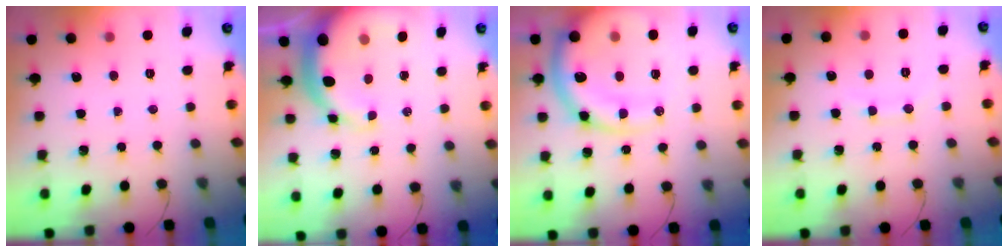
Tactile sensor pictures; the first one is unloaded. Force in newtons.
{"total": 10.5, "press": 10.2, "slide": 2.6}
{"total": 17.4, "press": 16.9, "slide": 4.4}
{"total": 6.3, "press": 6.1, "slide": 1.5}